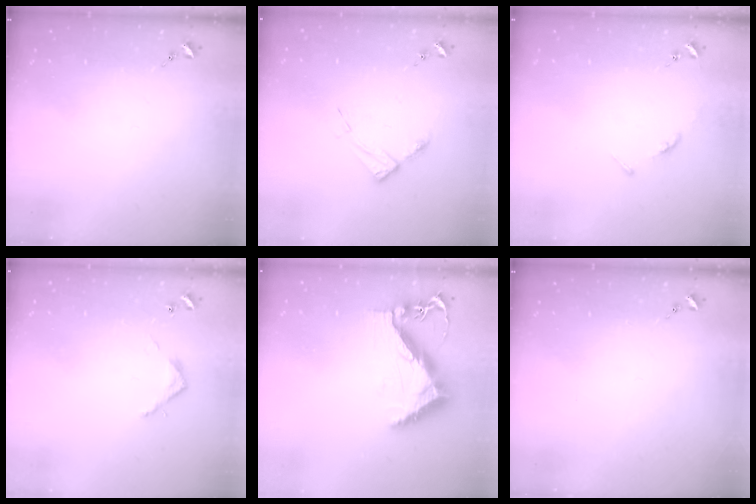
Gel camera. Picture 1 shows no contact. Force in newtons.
{"total": 7.7, "press": 7.7, "slide": 0.6}
{"total": 3.4, "press": 3.4, "slide": 0.3}
{"total": 3.2, "press": 3.2, "slide": 0.2}
{"total": 11.1, "press": 11.0, "slide": 1.3}
{"total": 0.0}